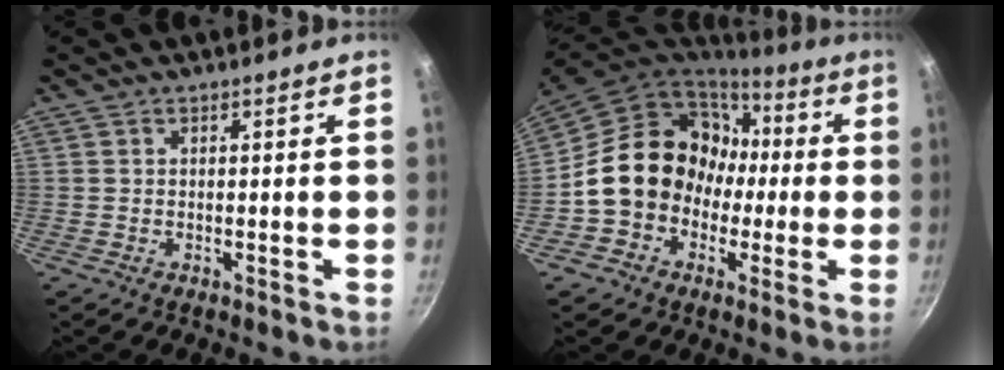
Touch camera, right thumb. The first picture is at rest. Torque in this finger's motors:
{"motor_torque": [1.21, 3.38, 1.30, -0.91, 0.62]}